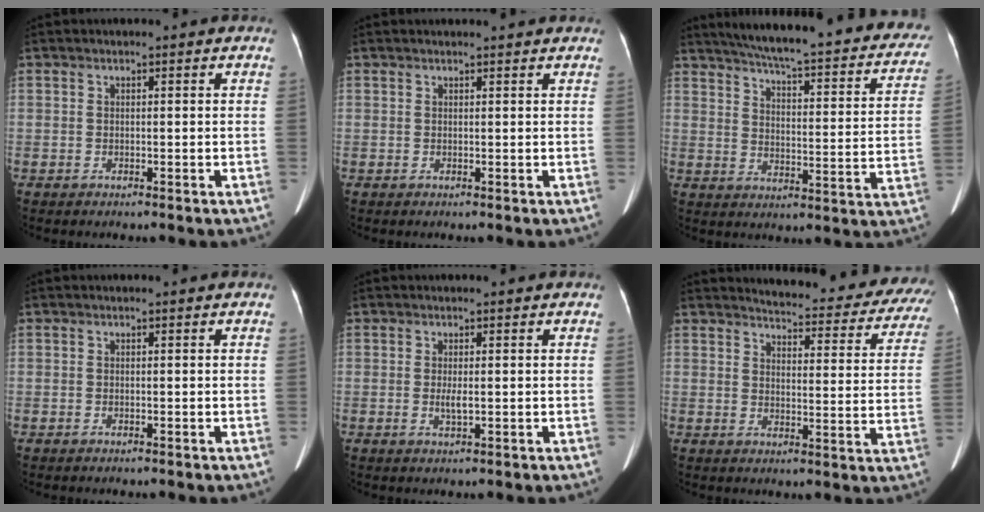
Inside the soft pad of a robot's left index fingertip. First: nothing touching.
{"total": 2.8, "force": [2.7, 0.0, 0.8], "torque": [-0.011, 0.013, 0.030]}
{"total": 29.4, "force": [25.0, 5.1, 14.7], "torque": [-0.213, -0.042, 0.299]}
{"total": 0.0}
{"total": 2.3, "force": [0.0, 0.4, 2.3], "torque": [-0.049, -0.007, 0.004]}
{"total": 21.8, "force": [20.5, 4.0, 6.3], "torque": [-0.062, -0.077, 0.222]}